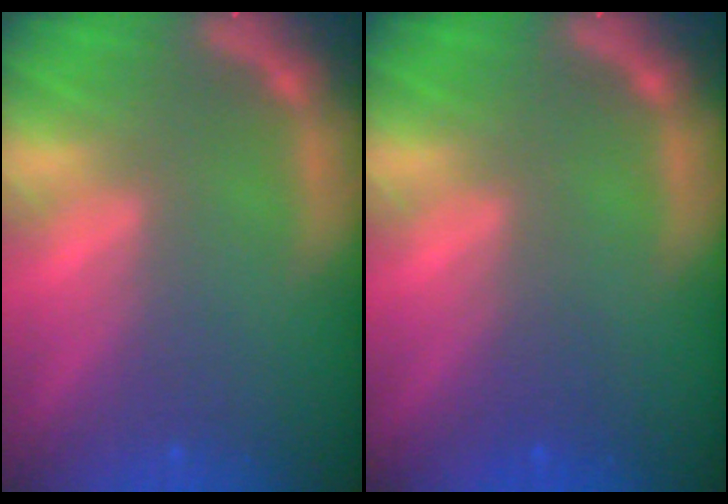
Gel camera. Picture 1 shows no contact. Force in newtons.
{"total": 1.5}